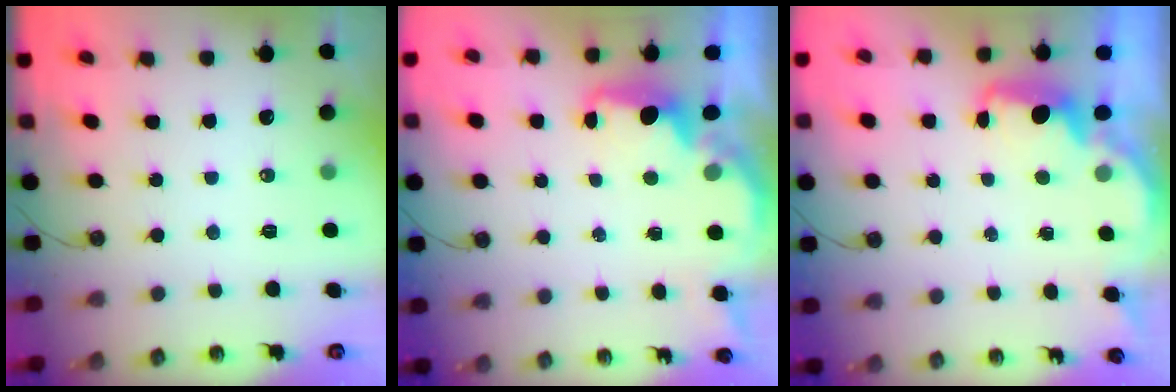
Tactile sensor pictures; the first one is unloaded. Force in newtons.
{"total": 2.2, "press": 2.0, "slide": 0.8}
{"total": 2.1, "press": 2.0, "slide": 0.7}